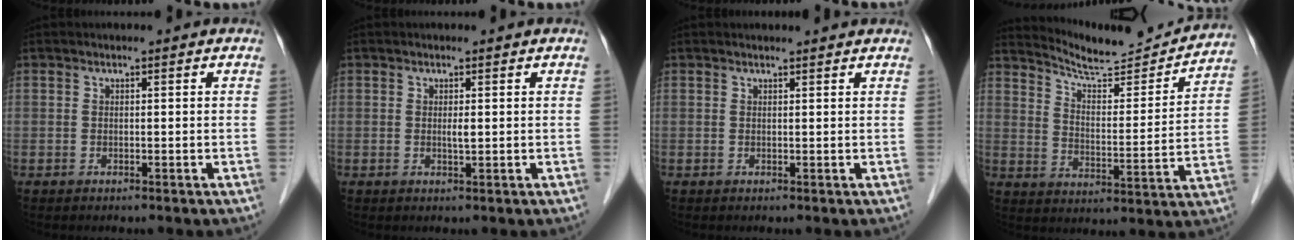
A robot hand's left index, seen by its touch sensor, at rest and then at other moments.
{"total": 0.9, "force": [0.2, 0.1, 0.9], "torque": [-0.020, -0.002, 0.004]}
{"total": 2.6, "force": [2.6, 0.1, 0.5], "torque": [-0.009, 0.010, 0.027]}
{"total": 14.5, "force": [14.2, 0.3, 2.6], "torque": [-0.046, -0.027, 0.205]}